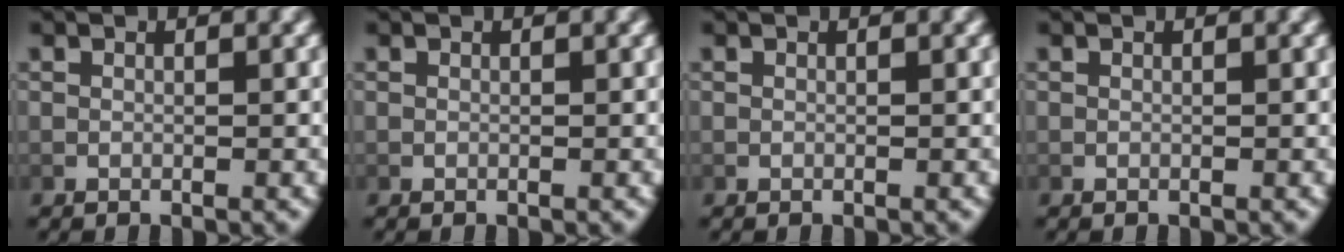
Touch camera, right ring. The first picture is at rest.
{"total": 0.0}
{"total": 0.0}
{"total": 0.0}